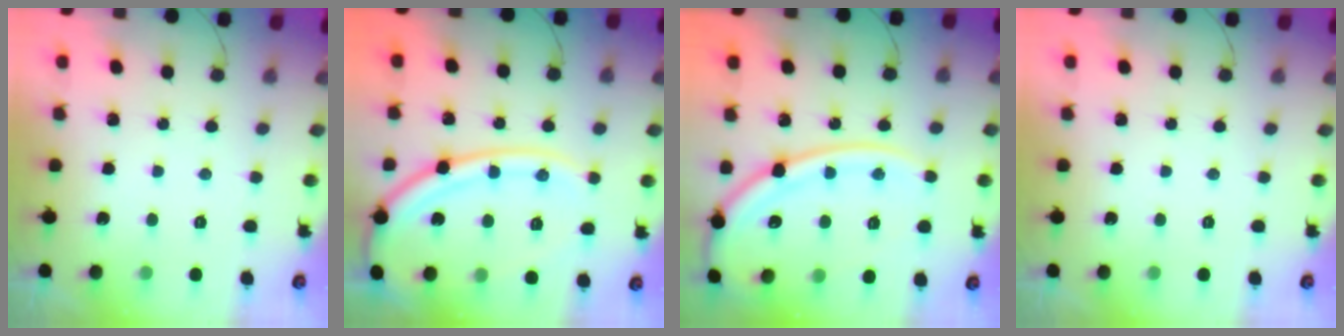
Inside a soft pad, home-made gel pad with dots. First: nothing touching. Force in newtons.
{"total": 15.3, "press": 15.2, "slide": 1.7}
{"total": 17.2, "press": 17.0, "slide": 2.0}
{"total": 0.0}